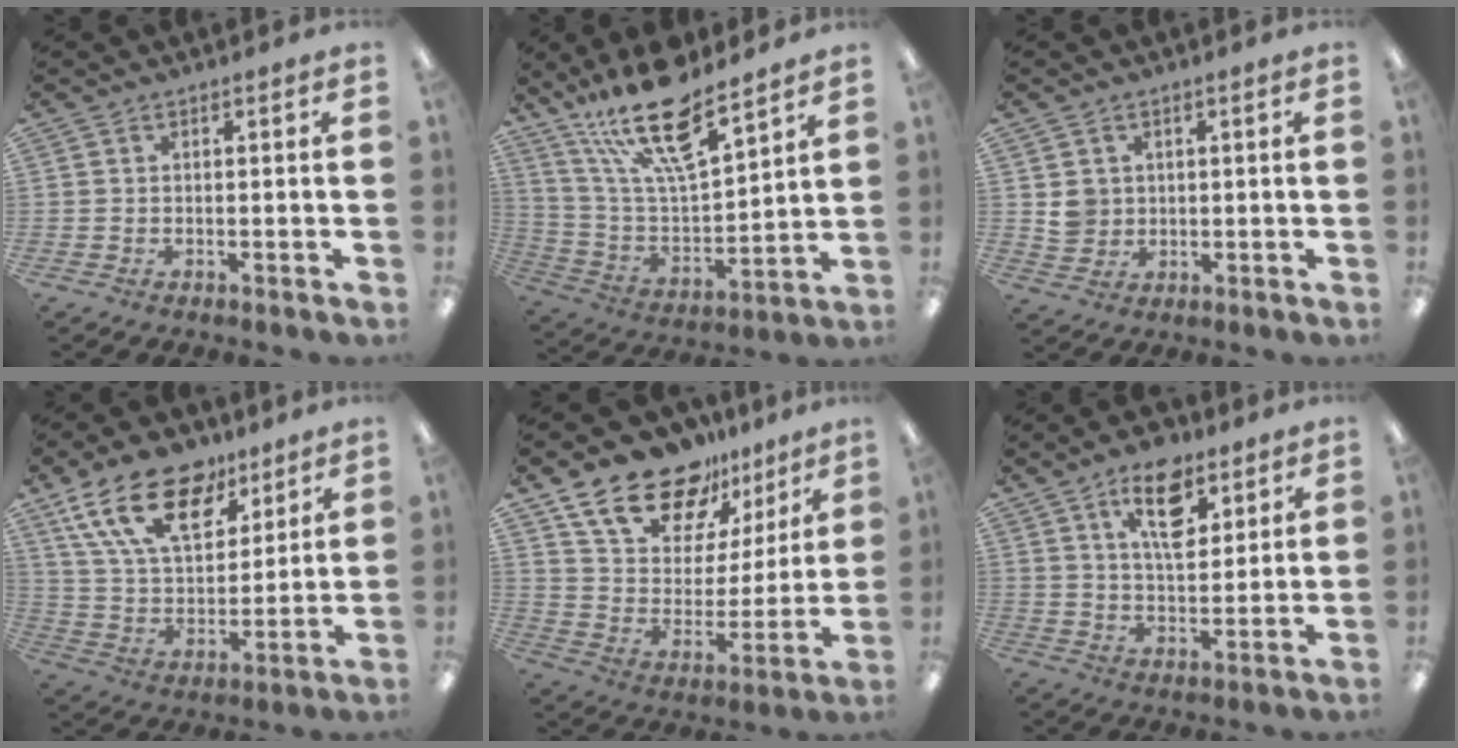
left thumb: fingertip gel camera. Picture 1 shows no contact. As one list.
[{"total": 19.7, "force": [14.6, 6.0, 11.9], "torque": [-0.222, -0.086, 0.252]}, {"total": 4.4, "force": [1.3, 4.2, 0.8], "torque": [-0.002, -0.001, 0.022]}, {"total": 20.0, "force": [12.0, 10.8, 11.8], "torque": [-0.207, -0.050, 0.218]}, {"total": 18.0, "force": [13.4, 9.7, 7.1], "torque": [-0.135, -0.087, 0.242]}, {"total": 12.8, "force": [7.2, 6.6, 8.2], "torque": [-0.114, -0.024, 0.122]}]